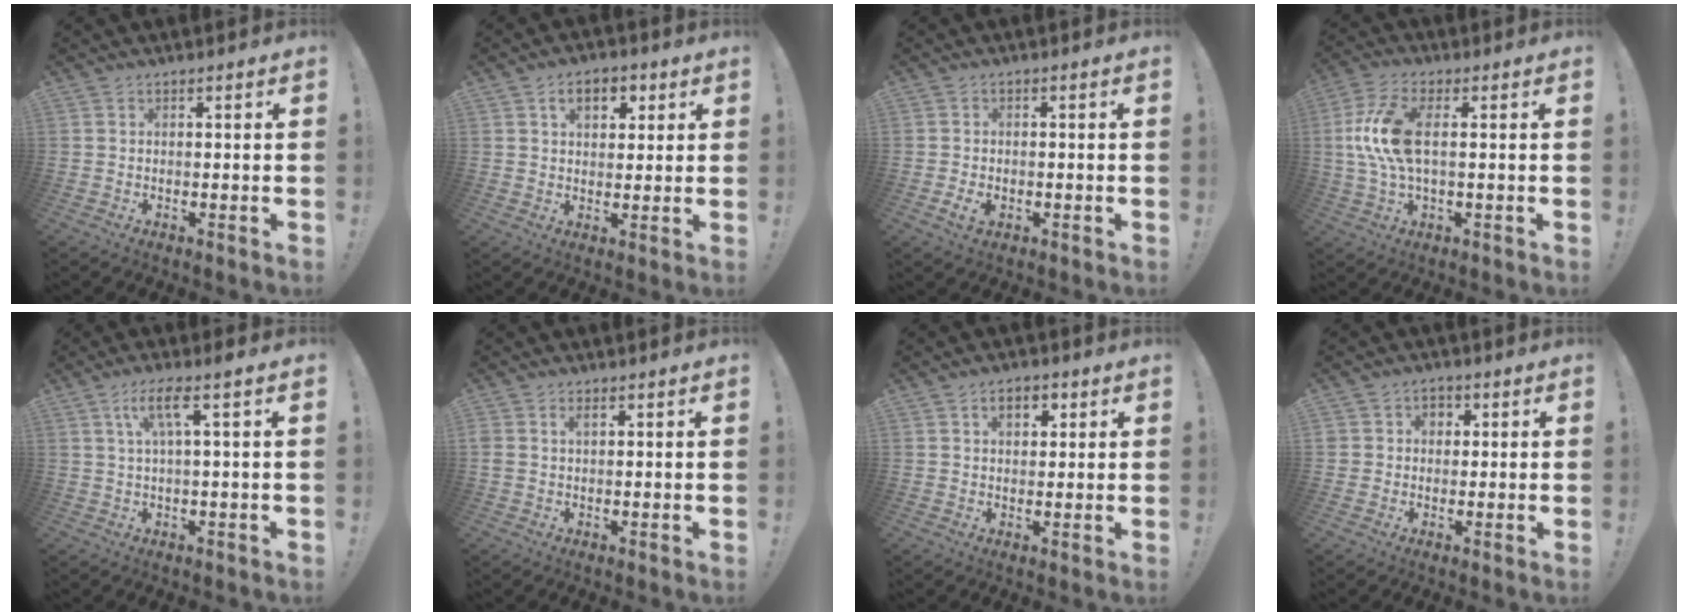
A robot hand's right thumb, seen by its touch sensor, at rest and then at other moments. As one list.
[{"total": 7.3, "force": [2.8, 4.9, 4.7], "torque": [-0.062, 0.003, 0.048]}, {"total": 3.4, "force": [-1.6, 1.9, 2.4], "torque": [-0.039, 0.005, -0.028]}, {"total": 12.8, "force": [1.2, 5.5, 11.5], "torque": [-0.225, -0.002, 0.026]}, {"total": 7.4, "force": [2.2, 0.7, 7.1], "torque": [-0.136, 0.007, 0.033]}, {"total": 1.9, "force": [0.7, 1.1, 1.4], "torque": [-0.031, 0.004, 0.013]}, {"total": 4.9, "force": [1.8, 3.2, 3.2], "torque": [-0.040, 0.001, 0.026]}, {"total": 3.9, "force": [0.4, 3.8, 1.1], "torque": [-0.021, 0.005, 0.008]}]